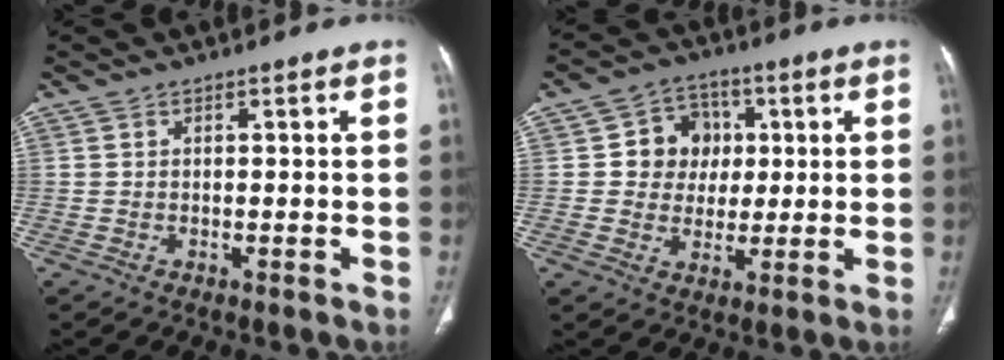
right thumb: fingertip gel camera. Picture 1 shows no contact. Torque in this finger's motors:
{"motor_torque": [0.06, 0.76, 0.37, -0.04, 0.00]}